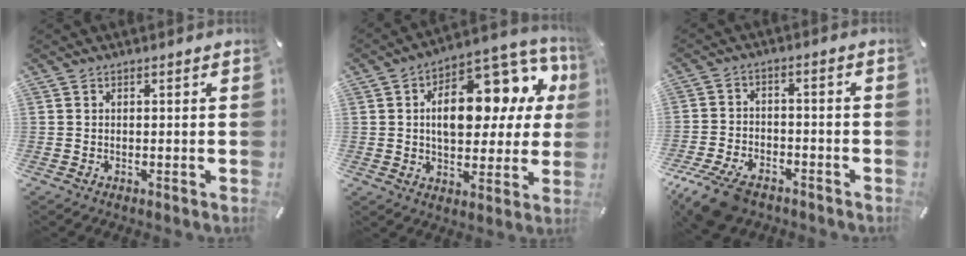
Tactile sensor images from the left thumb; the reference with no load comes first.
{"total": 19.5, "force": [5.7, 11.4, 14.8], "torque": [-0.202, -0.033, 0.093]}
{"total": 9.6, "force": [-6.7, 4.8, 4.9], "torque": [-0.099, 0.030, -0.125]}